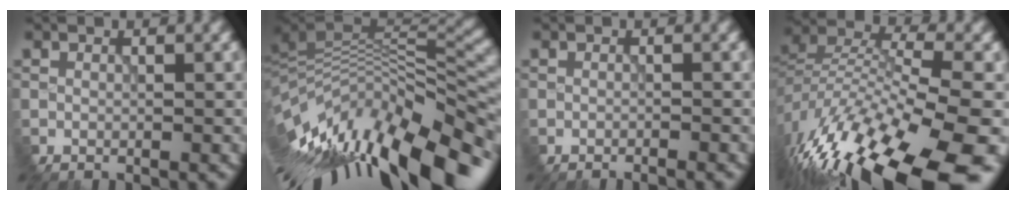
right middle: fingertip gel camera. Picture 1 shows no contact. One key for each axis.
{"total": 14.0, "fx": -4.7, "fy": 5.0, "fz": 12.2, "tx": -0.223, "ty": -0.005, "tz": -0.075}
{"total": 1.4, "fx": -1.4, "fy": -0.1, "fz": 0.0, "tx": -0.011, "ty": -0.002, "tz": -0.022}
{"total": 15.2, "fx": -9.8, "fy": 5.1, "fz": 10.5, "tx": -0.241, "ty": -0.018, "tz": -0.162}